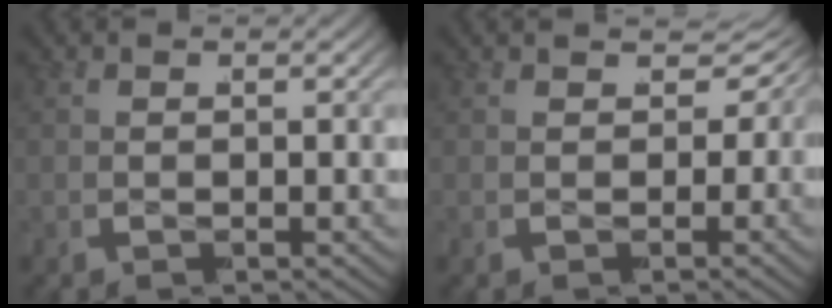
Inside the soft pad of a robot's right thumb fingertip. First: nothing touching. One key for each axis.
{"total": 3.5, "fx": 0.3, "fy": 2.2, "fz": 2.7, "tx": -0.039, "ty": -0.010, "tz": 0.011}